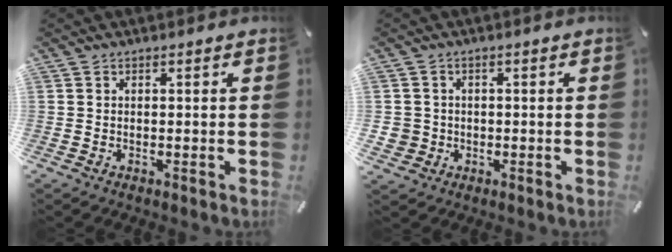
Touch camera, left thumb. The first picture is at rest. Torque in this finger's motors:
{"motor_torque": [0.05, 0.17, 0.05, 0.01, 0.01]}